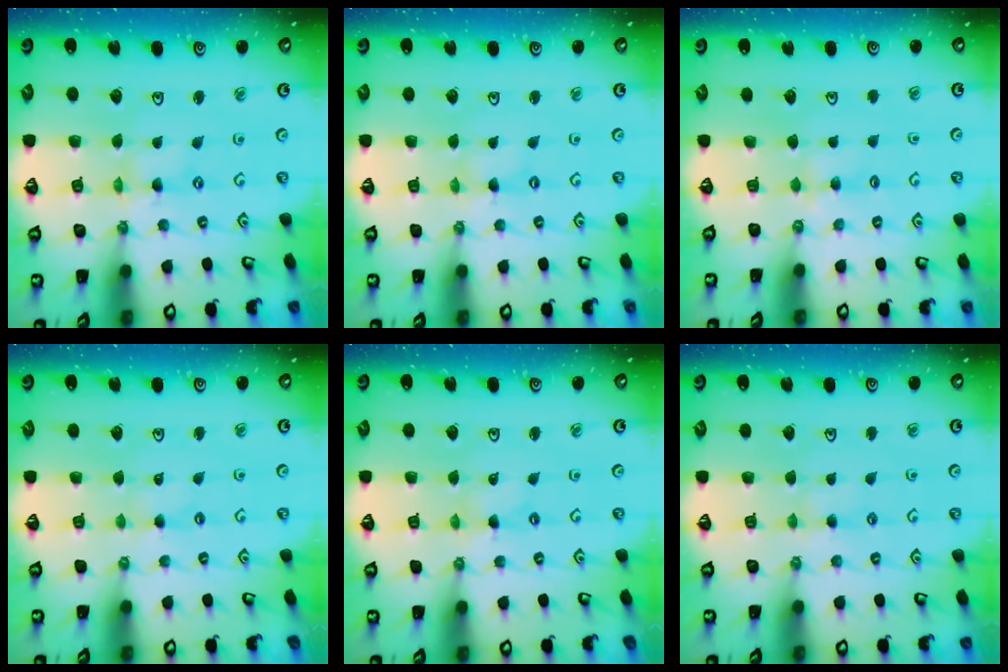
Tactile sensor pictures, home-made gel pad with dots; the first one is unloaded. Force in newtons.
{"total": 0.0}
{"total": 2.4, "press": 2.3, "slide": 0.4}
{"total": 1.1, "press": 1.0, "slide": 0.3}
{"total": 0.0}
{"total": 2.1, "press": 2.0, "slide": 0.4}